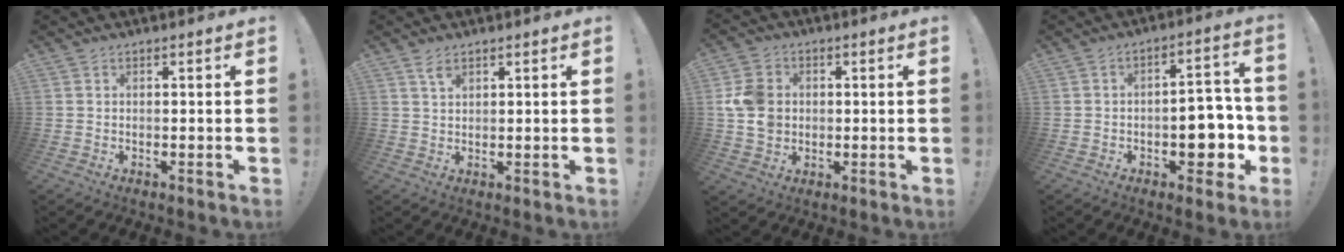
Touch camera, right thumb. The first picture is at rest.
{"total": 3.0, "force": [1.9, 1.2, 2.0], "torque": [-0.026, -0.007, 0.031]}
{"total": 9.8, "force": [0.7, 8.4, 5.0], "torque": [-0.085, 0.007, 0.017]}
{"total": 11.5, "force": [-3.2, 7.2, 8.4], "torque": [-0.081, 0.014, -0.049]}